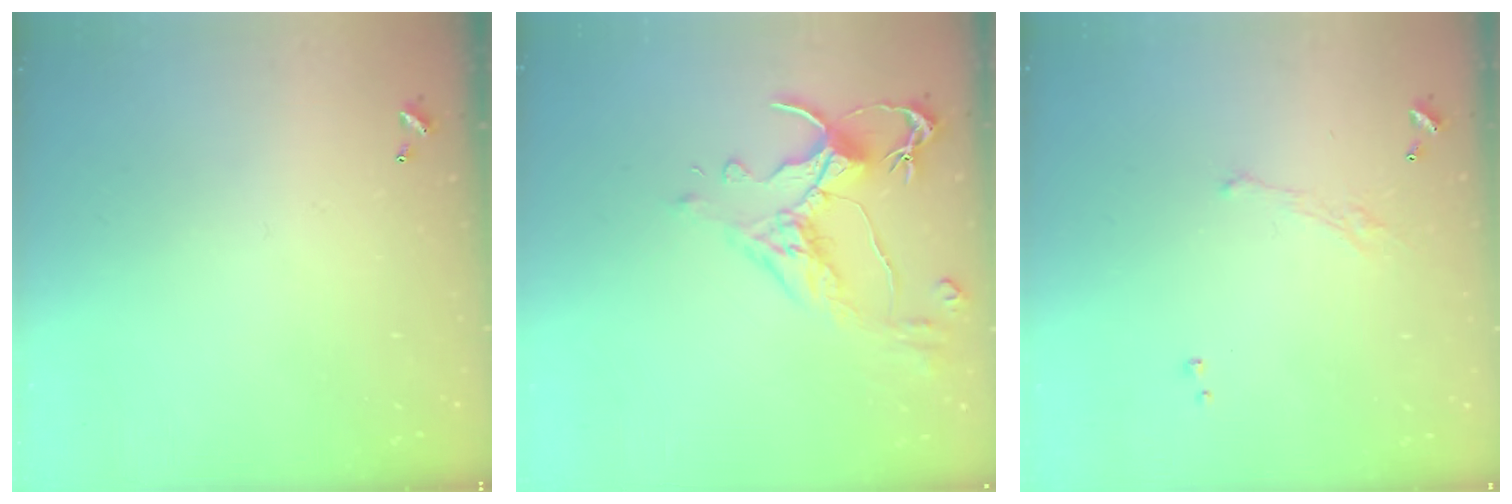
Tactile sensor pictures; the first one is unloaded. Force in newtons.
{"total": 3.1, "press": 2.7, "slide": 1.4}
{"total": 1.9, "press": 1.7, "slide": 0.8}